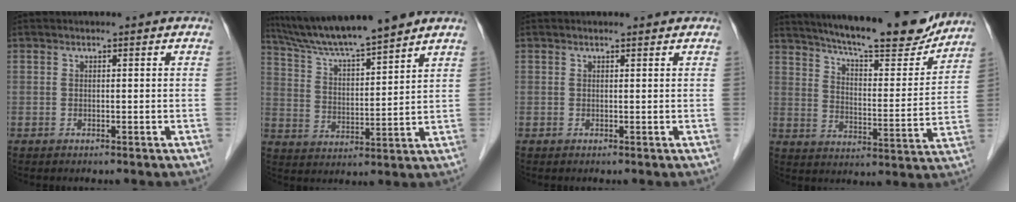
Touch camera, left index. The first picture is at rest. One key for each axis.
{"total": 13.7, "fx": 12.0, "fy": -0.1, "fz": 6.5, "tx": -0.118, "ty": 0.017, "tz": 0.212}
{"total": 1.1, "fx": 1.0, "fy": 0.3, "fz": 0.3, "tx": -0.011, "ty": 0.006, "tz": 0.012}
{"total": 20.9, "fx": 18.5, "fy": 2.9, "fz": 9.3, "tx": -0.149, "ty": -0.015, "tz": 0.258}